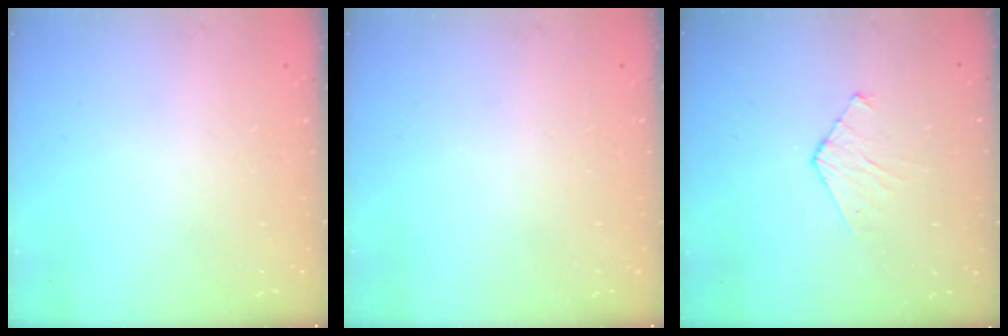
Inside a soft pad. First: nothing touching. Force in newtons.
{"total": 0.0}
{"total": 4.2, "press": 4.2, "slide": 0.4}